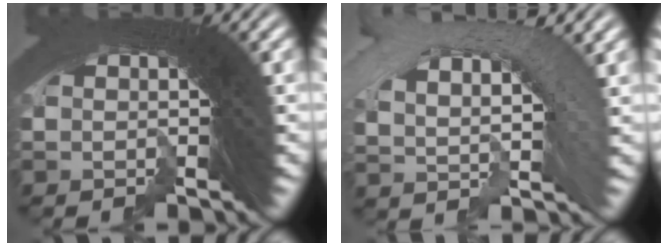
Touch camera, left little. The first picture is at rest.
{"total": 5.3, "force": [-1.2, 4.6, 2.4], "torque": [-0.036, 0.012, -0.032]}